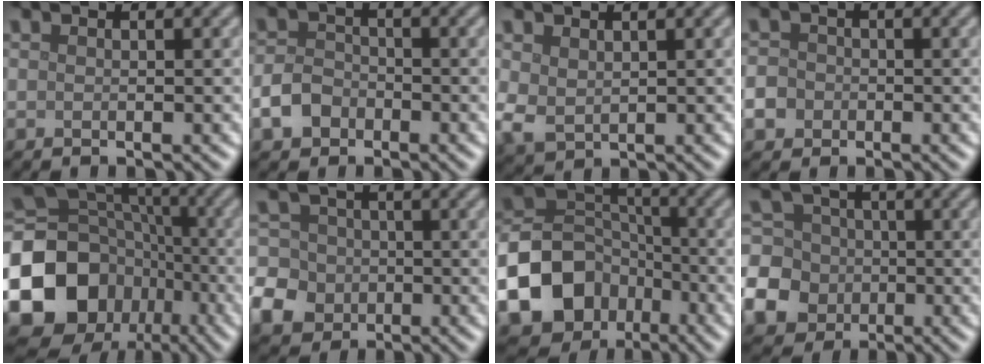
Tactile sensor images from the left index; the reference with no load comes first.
{"total": 2.9, "force": [-1.6, 2.1, 1.3], "torque": [-0.025, 0.001, -0.036]}
{"total": 2.6, "force": [0.8, 1.8, 1.6], "torque": [-0.044, -0.003, 0.020]}
{"total": 5.1, "force": [-2.1, 4.4, 1.6], "torque": [-0.030, -0.008, -0.062]}
{"total": 16.9, "force": [-5.7, 14.0, 7.6], "torque": [-0.188, 0.005, -0.119]}
{"total": 7.1, "force": [-2.9, 6.1, 2.2], "torque": [-0.052, -0.013, -0.073]}
{"total": 14.3, "force": [-6.4, 11.6, 5.4], "torque": [-0.135, -0.027, -0.134]}
{"total": 12.5, "force": [-4.1, 11.3, 3.5], "torque": [-0.110, -0.020, -0.090]}